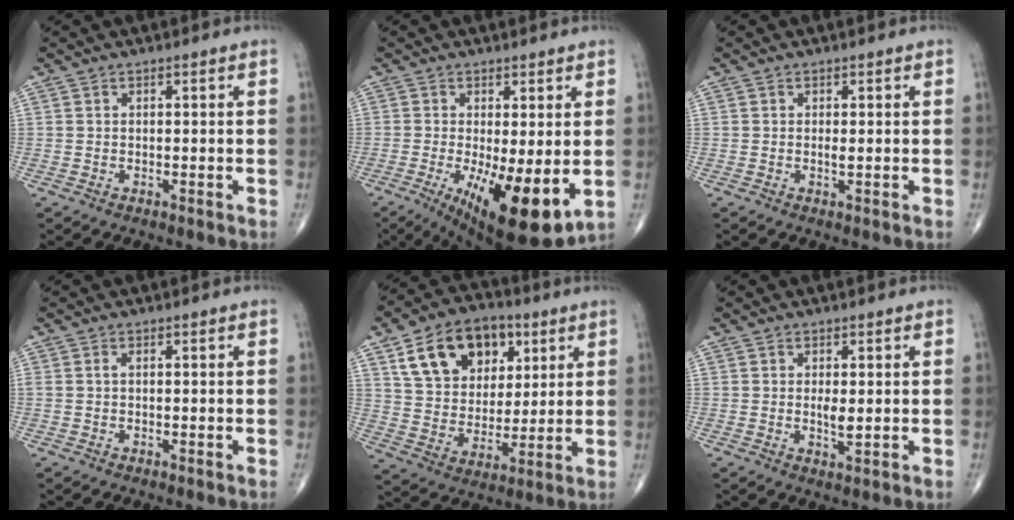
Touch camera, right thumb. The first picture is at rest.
{"total": 14.1, "force": [-3.0, 4.3, 13.0], "torque": [-0.202, -0.030, -0.032]}
{"total": 0.8, "force": [0.0, 0.1, 0.8], "torque": [-0.014, -0.003, -0.001]}
{"total": 0.6, "force": [0.1, 0.2, 0.5], "torque": [-0.016, 0.004, 0.002]}
{"total": 17.6, "force": [7.6, 12.1, 10.2], "torque": [-0.132, -0.014, 0.133]}
{"total": 2.5, "force": [0.1, 0.8, 2.4], "torque": [-0.040, -0.007, 0.003]}